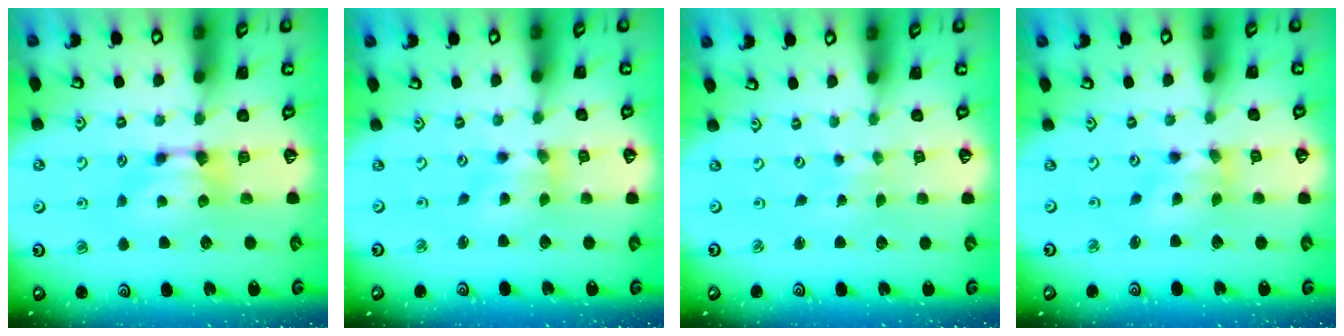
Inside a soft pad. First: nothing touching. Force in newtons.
{"total": 1.8, "press": 1.3, "slide": 1.3}
{"total": 6.0, "press": 6.0, "slide": 0.3}
{"total": 1.9, "press": 1.3, "slide": 1.3}